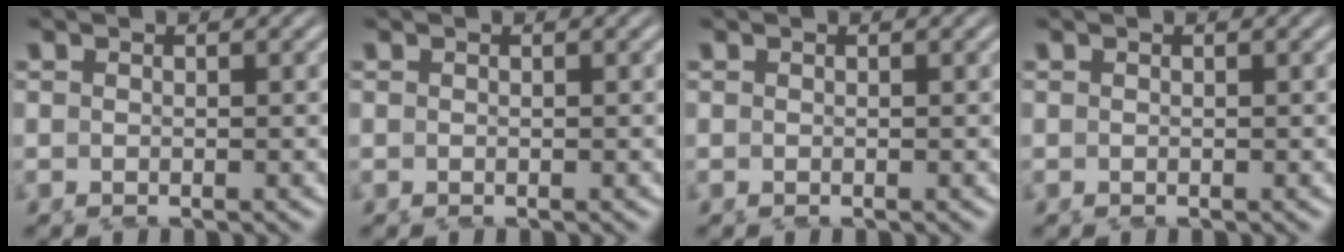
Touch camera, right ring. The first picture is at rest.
{"total": 0.0}
{"total": 0.0}
{"total": 0.0}